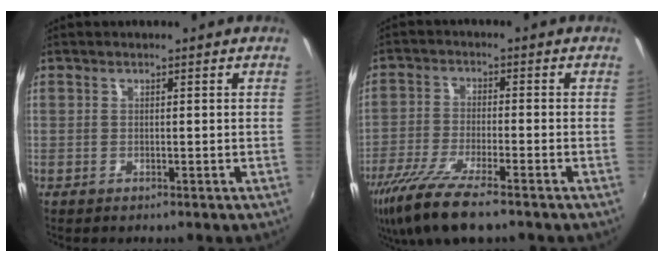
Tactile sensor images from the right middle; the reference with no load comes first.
{"total": 11.3, "force": [-8.2, 1.7, 7.6], "torque": [-0.172, -0.038, -0.154]}